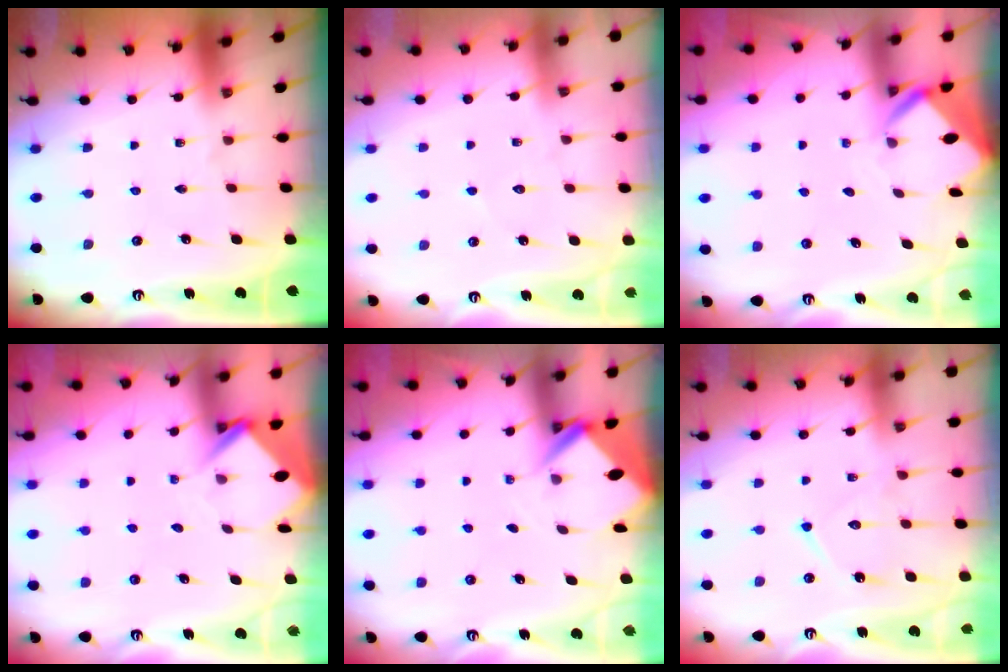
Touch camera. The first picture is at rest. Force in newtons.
{"total": 5.0, "press": 5.0, "slide": 0.5}
{"total": 3.3, "press": 3.3, "slide": 0.1}
{"total": 4.0, "press": 4.0, "slide": 0.2}
{"total": 2.6, "press": 2.6, "slide": 0.1}
{"total": 10.8, "press": 10.7, "slide": 1.0}